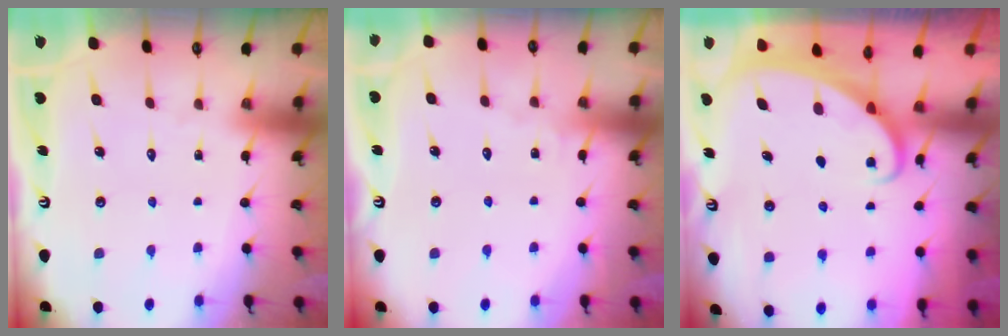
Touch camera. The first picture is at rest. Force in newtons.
{"total": 1.9, "press": 1.9, "slide": 0.2}
{"total": 1.7, "press": 1.7, "slide": 0.2}